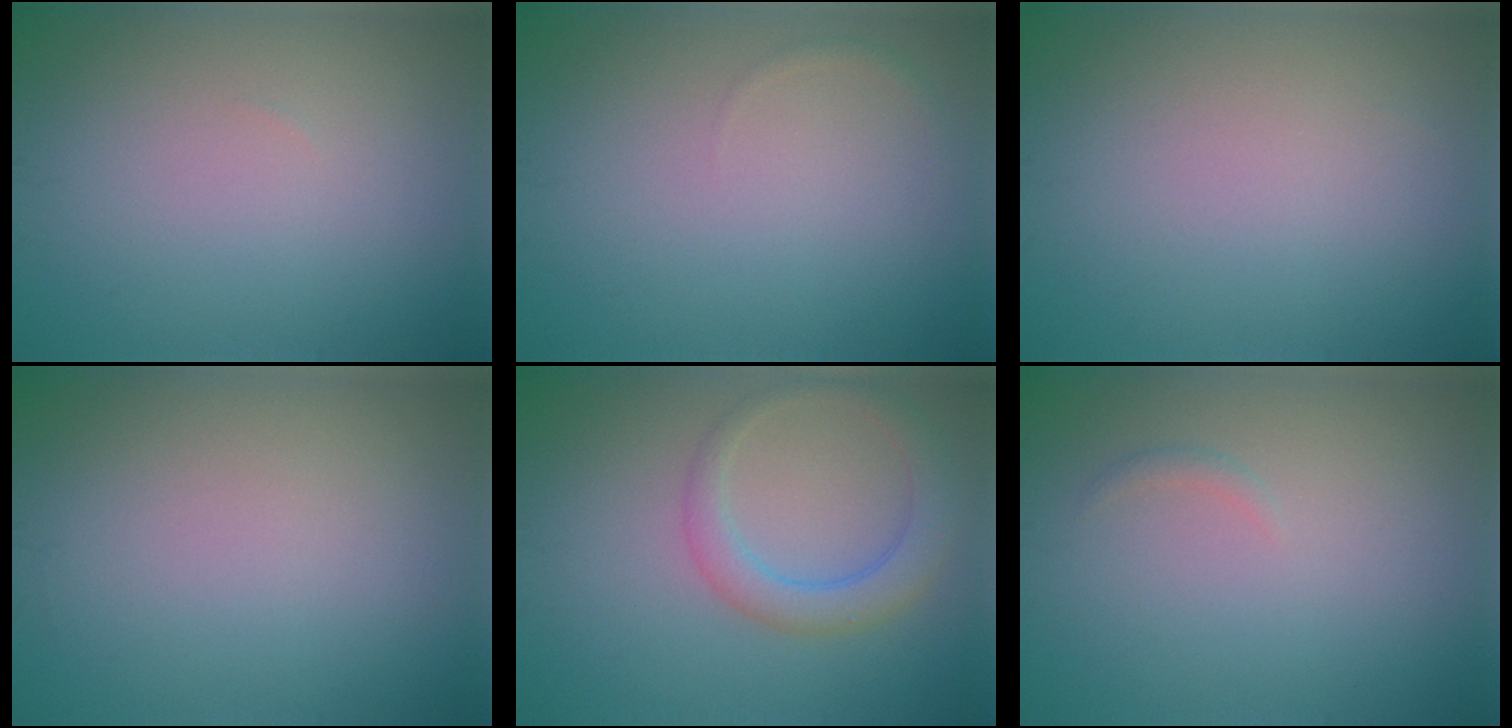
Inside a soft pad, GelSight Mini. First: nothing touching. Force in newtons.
{"total": 0.5, "press": 0.5, "slide": 0.0}
{"total": 0.0}
{"total": 0.0}
{"total": 3.5, "press": 3.5, "slide": 0.1}
{"total": 0.5, "press": 0.5, "slide": 0.0}